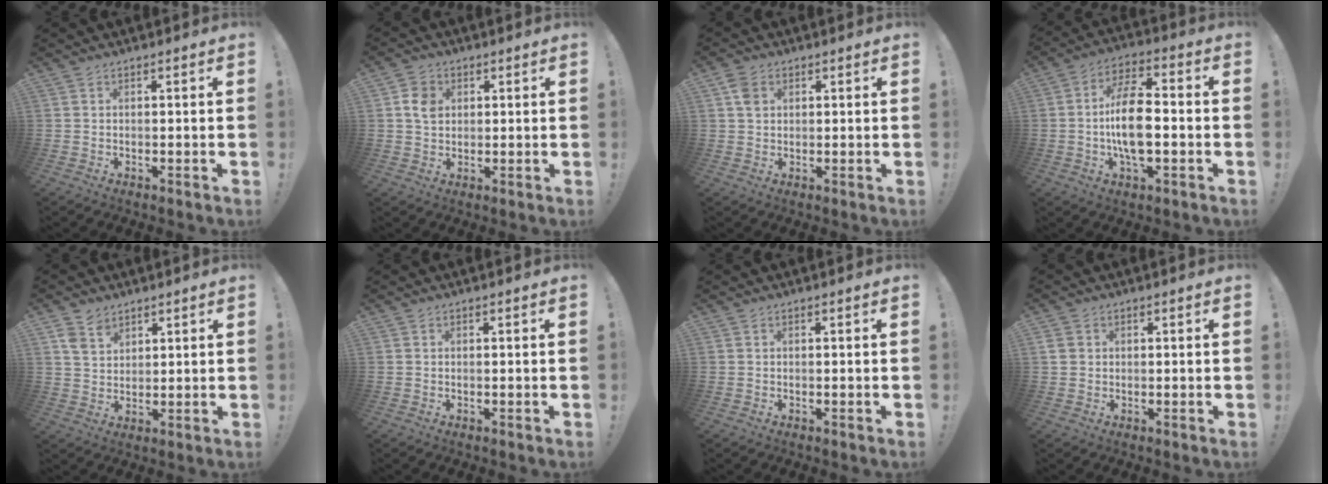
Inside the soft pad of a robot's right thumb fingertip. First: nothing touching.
{"total": 5.8, "force": [1.5, 4.8, 2.9], "torque": [-0.031, 0.002, 0.027]}
{"total": 4.6, "force": [1.6, 3.4, 2.7], "torque": [-0.042, 0.004, 0.033]}
{"total": 13.4, "force": [-2.1, 6.3, 11.7], "torque": [-0.228, 0.010, -0.041]}
{"total": 5.9, "force": [4.3, 3.5, 1.9], "torque": [-0.034, -0.021, 0.083]}
{"total": 0.0}
{"total": 0.0}
{"total": 2.5, "force": [0.8, 2.1, 1.0], "torque": [-0.013, 0.001, 0.017]}